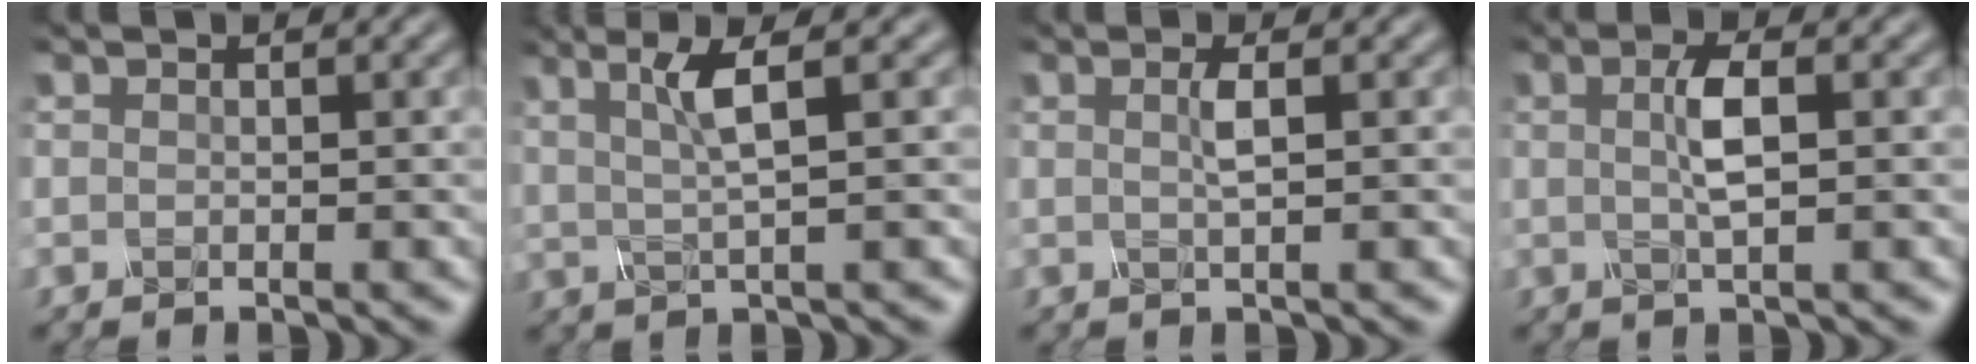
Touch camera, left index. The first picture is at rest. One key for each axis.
{"total": 2.9, "fx": 1.3, "fy": -0.1, "fz": 2.6, "tx": -0.057, "ty": 0.007, "tz": 0.034}
{"total": 0.9, "fx": 0.2, "fy": -0.2, "fz": 0.8, "tx": -0.027, "ty": 0.005, "tz": 0.007}
{"total": 2.0, "fx": 0.4, "fy": 0.0, "fz": 1.9, "tx": -0.049, "ty": 0.008, "tz": 0.011}